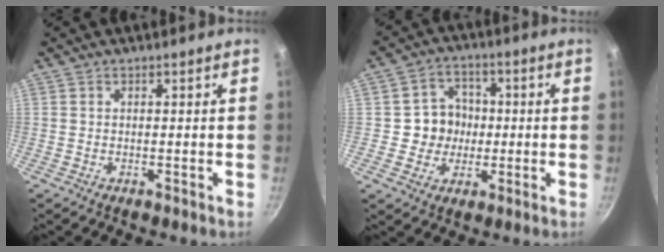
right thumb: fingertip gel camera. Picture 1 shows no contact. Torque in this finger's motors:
{"motor_torque": [0.22, 0.24, 0.08, -0.13, 0.05]}